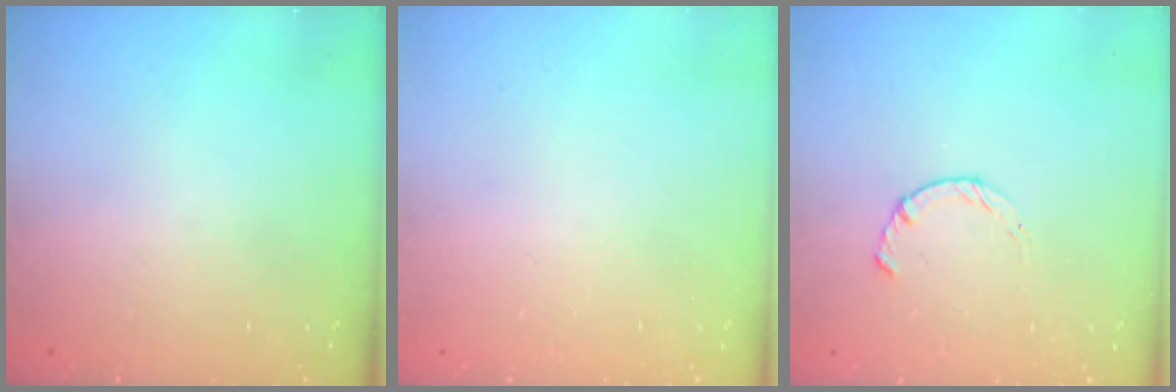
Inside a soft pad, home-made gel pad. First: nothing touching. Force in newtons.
{"total": 0.0}
{"total": 2.2, "press": 2.2, "slide": 0.4}